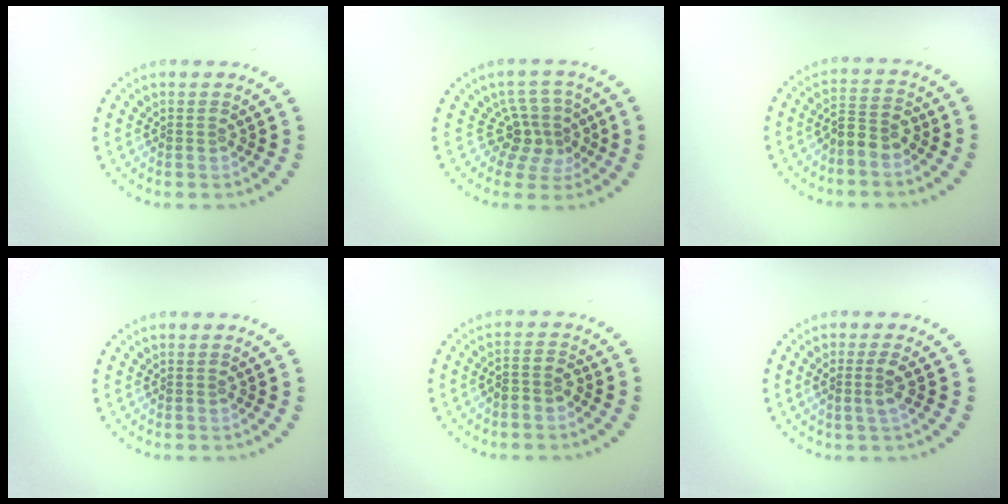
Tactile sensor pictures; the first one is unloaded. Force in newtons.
{"total": 3.3, "press": 2.4, "slide": 2.2}
{"total": 2.5, "press": 2.3, "slide": 0.9}
{"total": 0.0}
{"total": 1.7, "press": 1.4, "slide": 0.9}
{"total": 1.8, "press": 1.5, "slide": 1.1}